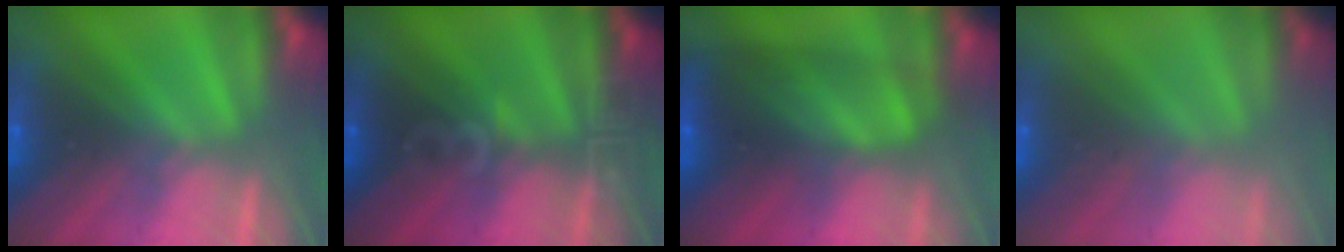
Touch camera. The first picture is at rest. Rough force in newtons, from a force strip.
{"total": 3.1}
{"total": 7.5}
{"total": 2.4}